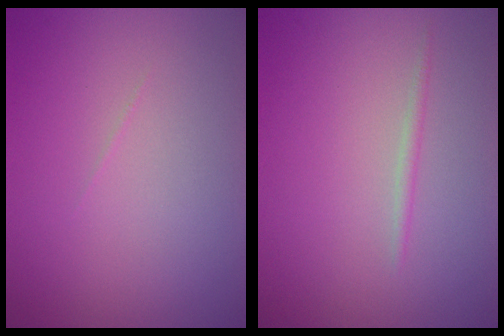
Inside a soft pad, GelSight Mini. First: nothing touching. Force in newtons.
{"total": 0.7, "press": 0.7, "slide": 0.1}